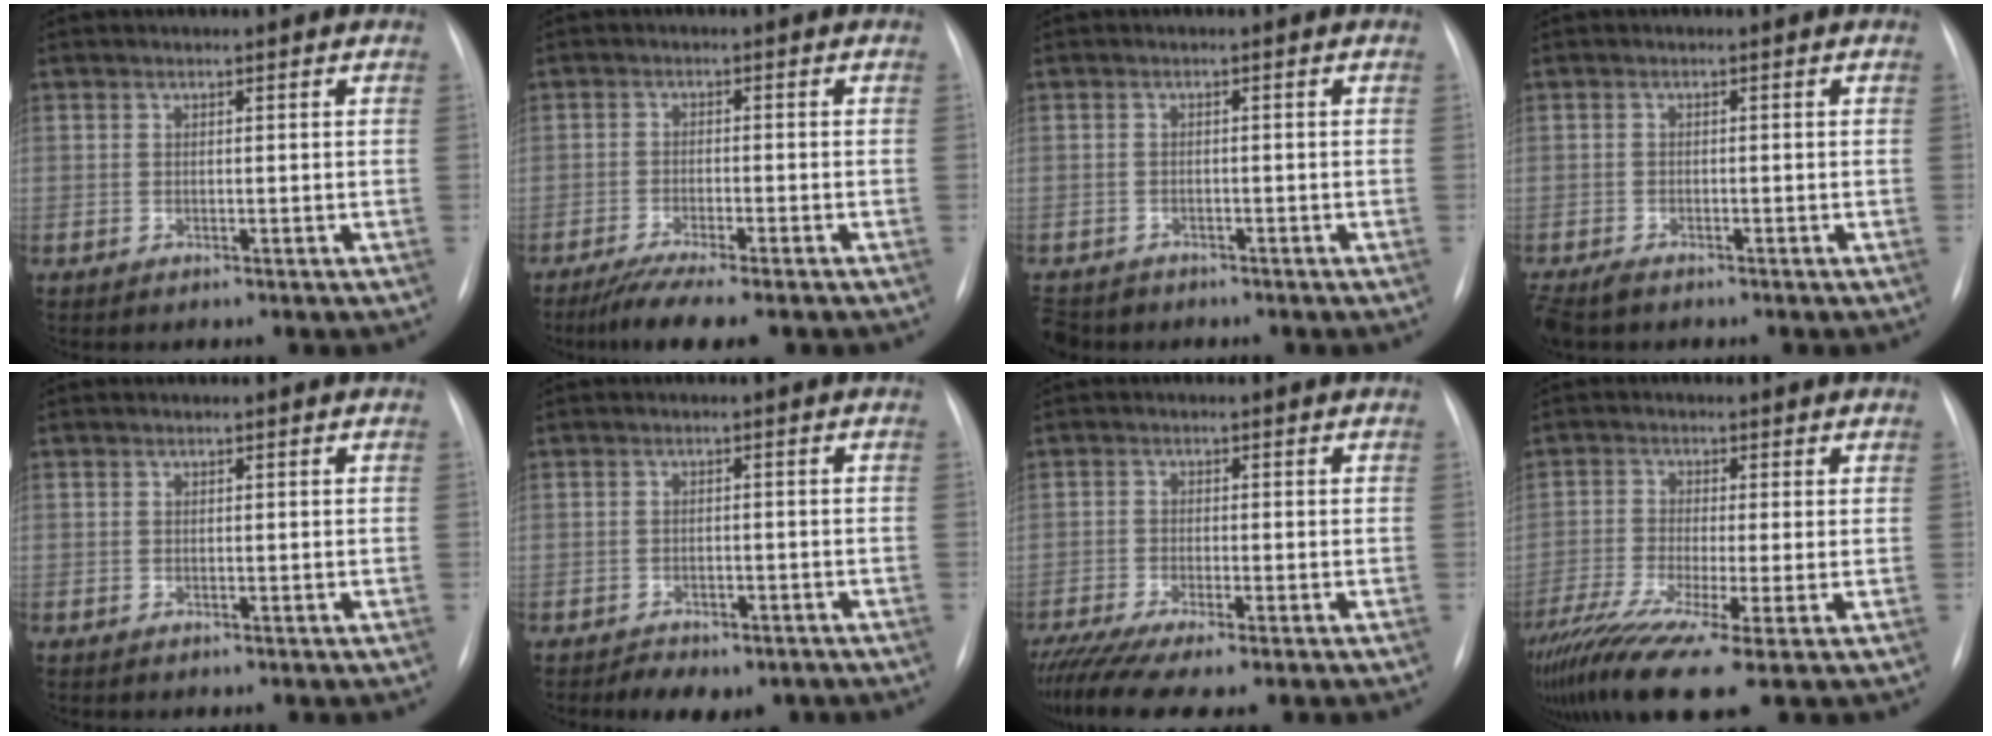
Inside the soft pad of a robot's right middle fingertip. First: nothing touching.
{"total": 8.3, "force": [-6.5, 0.3, 5.1], "torque": [-0.074, -0.022, -0.099]}
{"total": 4.9, "force": [-3.9, 2.8, 0.7], "torque": [-0.012, -0.001, -0.064]}
{"total": 3.6, "force": [-2.8, 1.4, 1.9], "torque": [-0.038, -0.008, -0.048]}
{"total": 0.0}
{"total": 6.9, "force": [-5.3, 3.2, 3.0], "torque": [-0.035, 0.005, -0.063]}
{"total": 9.1, "force": [-7.1, 0.8, 5.6], "torque": [-0.091, -0.016, -0.116]}
{"total": 12.9, "force": [-8.3, 0.6, 9.8], "torque": [-0.189, -0.035, -0.143]}